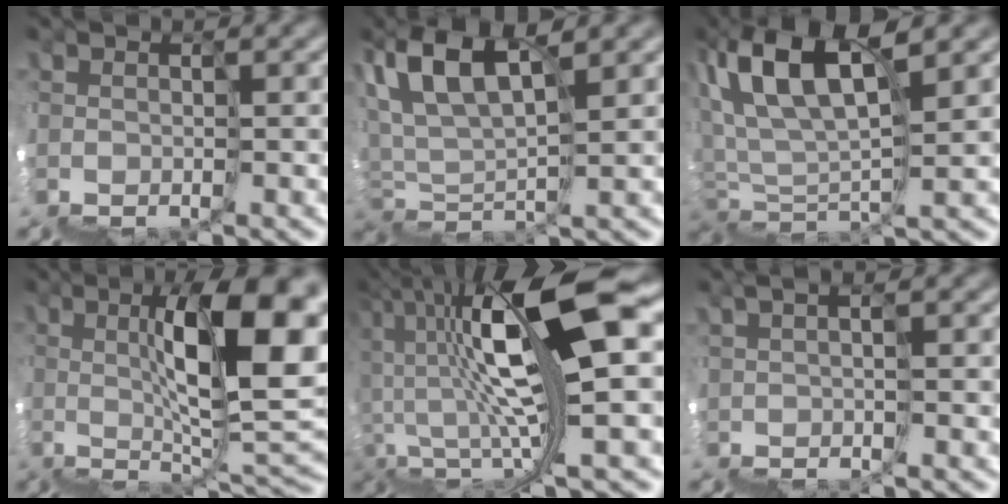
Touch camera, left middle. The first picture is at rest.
{"total": 4.6, "force": [4.4, -1.3, 0.1], "torque": [-0.012, 0.047, 0.073]}
{"total": 6.2, "force": [5.8, -1.0, 1.9], "torque": [-0.047, 0.051, 0.098]}
{"total": 8.3, "force": [4.1, -0.3, 7.2], "torque": [-0.077, 0.043, 0.067]}
{"total": 7.7, "force": [2.5, -0.8, 7.2], "torque": [-0.134, 0.053, 0.039]}
{"total": 3.4, "force": [1.9, -2.4, -1.5], "torque": [0.023, 0.023, 0.035]}